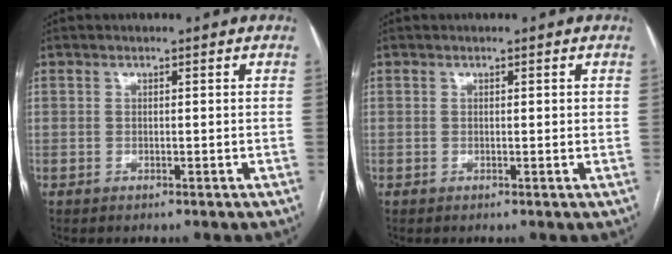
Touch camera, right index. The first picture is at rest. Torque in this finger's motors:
{"motor_torque": [0.00, 0.15, -0.04, 0.00]}